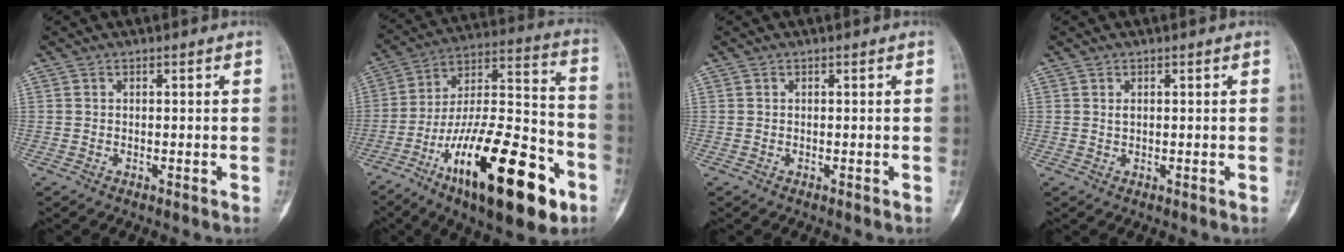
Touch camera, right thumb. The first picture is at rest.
{"total": 28.6, "force": [-13.4, 9.7, 23.3], "torque": [-0.363, 0.067, -0.214]}
{"total": 0.0}
{"total": 0.7, "force": [0.3, 0.4, 0.5], "torque": [-0.012, 0.001, 0.006]}